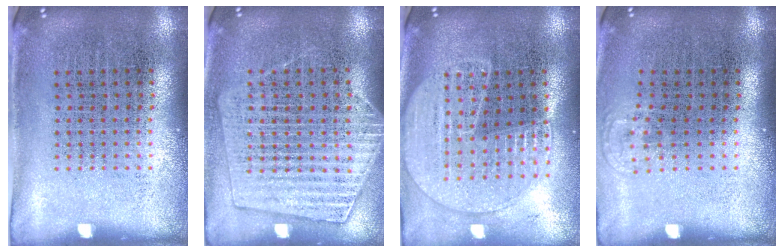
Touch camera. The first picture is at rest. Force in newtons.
{"total": 1.3, "press": 1.2, "slide": 0.5}
{"total": 1.7, "press": 1.6, "slide": 0.6}
{"total": 0.6, "press": 0.5, "slide": 0.4}